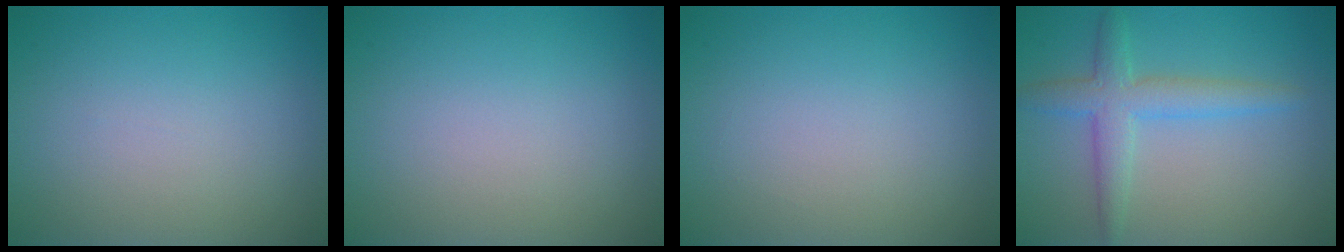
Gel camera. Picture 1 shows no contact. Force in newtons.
{"total": 0.0}
{"total": 0.0}
{"total": 3.5, "press": 3.5, "slide": 0.1}